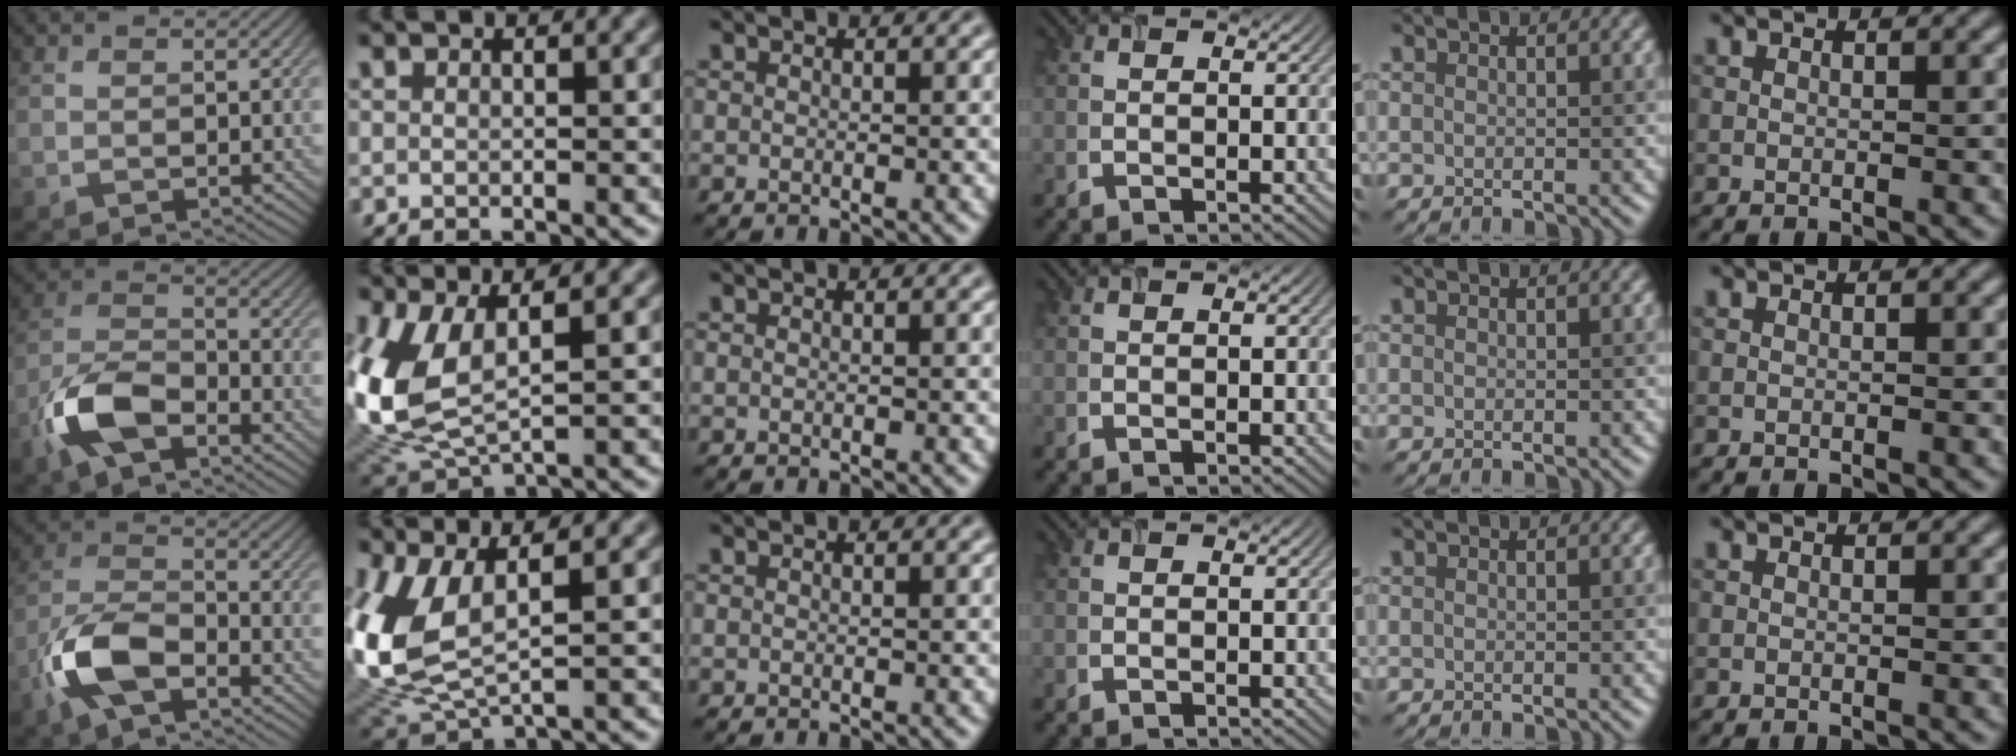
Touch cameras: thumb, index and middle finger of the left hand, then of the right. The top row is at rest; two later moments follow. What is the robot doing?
{"motion": "insert", "object": "airpods case & airpods"}